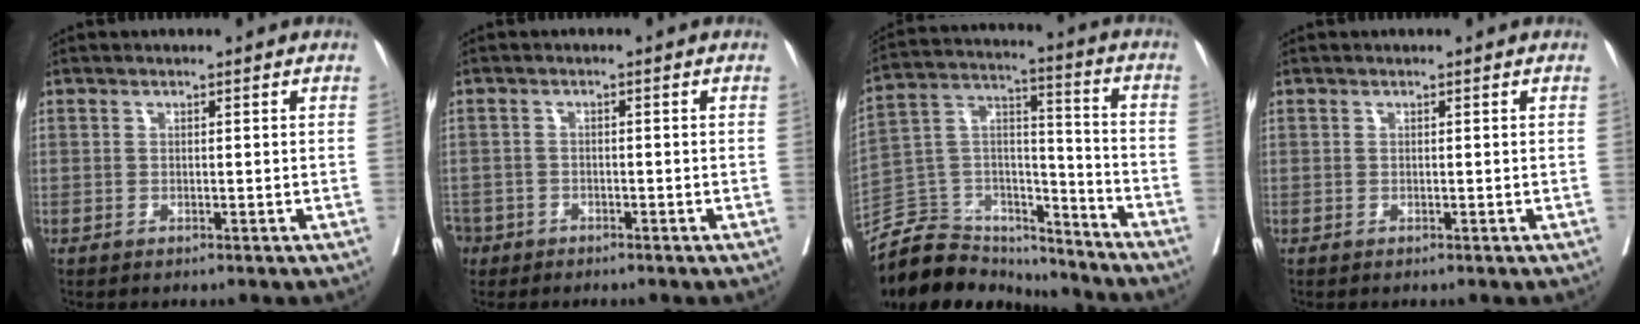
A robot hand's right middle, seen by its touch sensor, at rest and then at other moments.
{"total": 5.7, "force": [-3.8, 4.2, 1.0], "torque": [-0.036, 0.000, -0.071]}
{"total": 17.6, "force": [-16.3, 6.0, 2.8], "torque": [-0.058, 0.063, -0.269]}
{"total": 0.0}